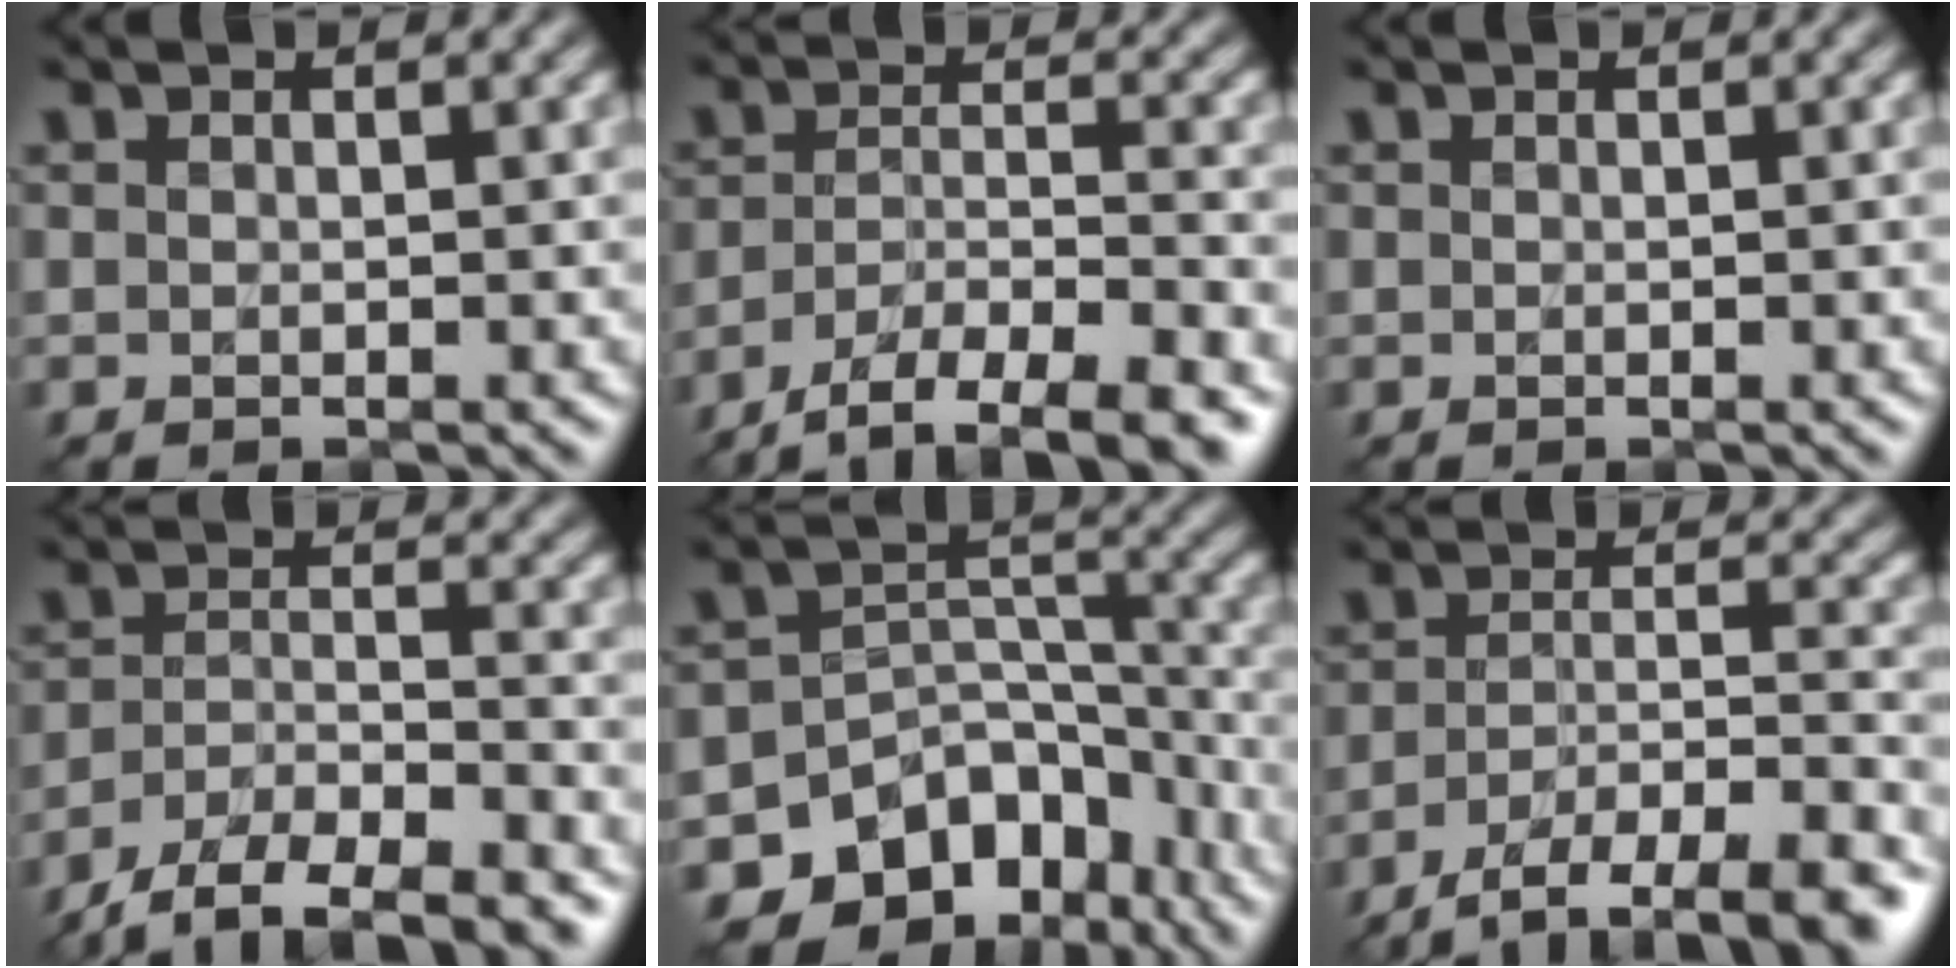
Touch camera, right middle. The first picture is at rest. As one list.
[{"total": 8.2, "force": [-6.2, 2.2, 5.0], "torque": [-0.078, -0.011, -0.100]}, {"total": 0.0}, {"total": 8.7, "force": [-7.3, 2.4, 4.2], "torque": [-0.066, -0.017, -0.121]}, {"total": 10.3, "force": [-7.2, 6.4, 3.6], "torque": [-0.038, -0.007, -0.106]}, {"total": 9.3, "force": [-6.7, 2.7, 5.8], "torque": [-0.094, -0.007, -0.109]}]